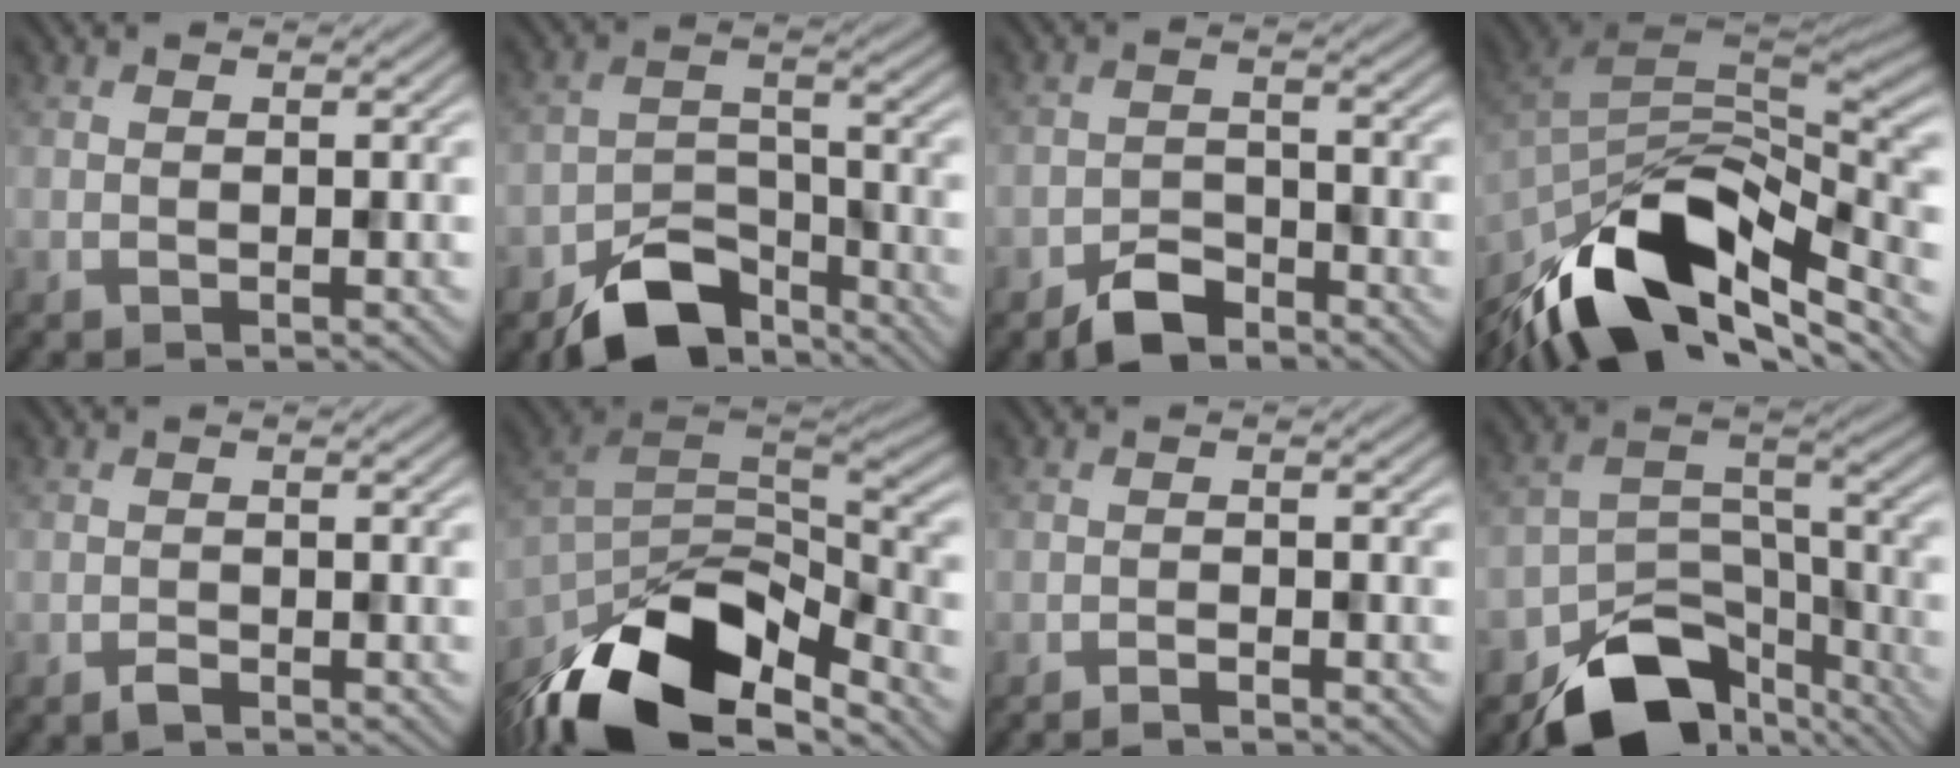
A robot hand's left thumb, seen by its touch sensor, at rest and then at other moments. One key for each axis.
{"total": 9.7, "fx": -7.0, "fy": 4.8, "fz": 4.7, "tx": -0.074, "ty": -0.011, "tz": -0.127}
{"total": 4.7, "fx": -3.6, "fy": 2.1, "fz": 2.0, "tx": -0.031, "ty": 0.000, "tz": -0.076}
{"total": 16.4, "fx": -9.5, "fy": 7.8, "fz": 10.9, "tx": -0.238, "ty": -0.007, "tz": -0.173}
{"total": 1.2, "fx": -1.0, "fy": 0.3, "fz": 0.5, "tx": -0.010, "ty": 0.001, "tz": -0.019}
{"total": 17.4, "fx": -11.6, "fy": 7.6, "fz": 10.5, "tx": -0.238, "ty": -0.034, "tz": -0.202}
{"total": 1.5, "fx": -1.3, "fy": 0.1, "fz": 0.7, "tx": -0.011, "ty": 0.003, "tz": -0.026}
{"total": 13.3, "fx": -9.6, "fy": 6.8, "fz": 6.2, "tx": -0.105, "ty": -0.017, "tz": -0.159}